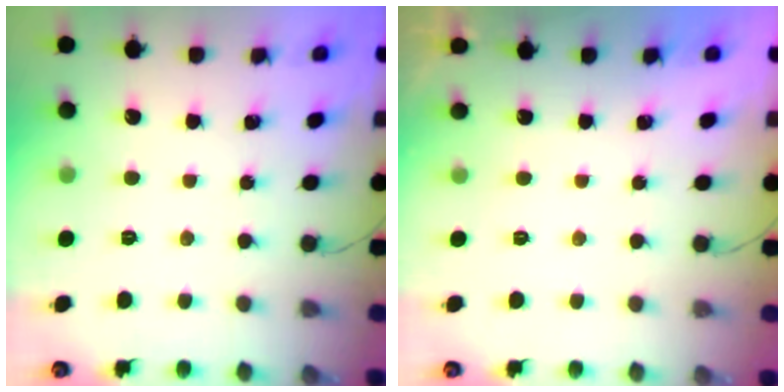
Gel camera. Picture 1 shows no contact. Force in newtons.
{"total": 0.6, "press": 0.2, "slide": 0.5}